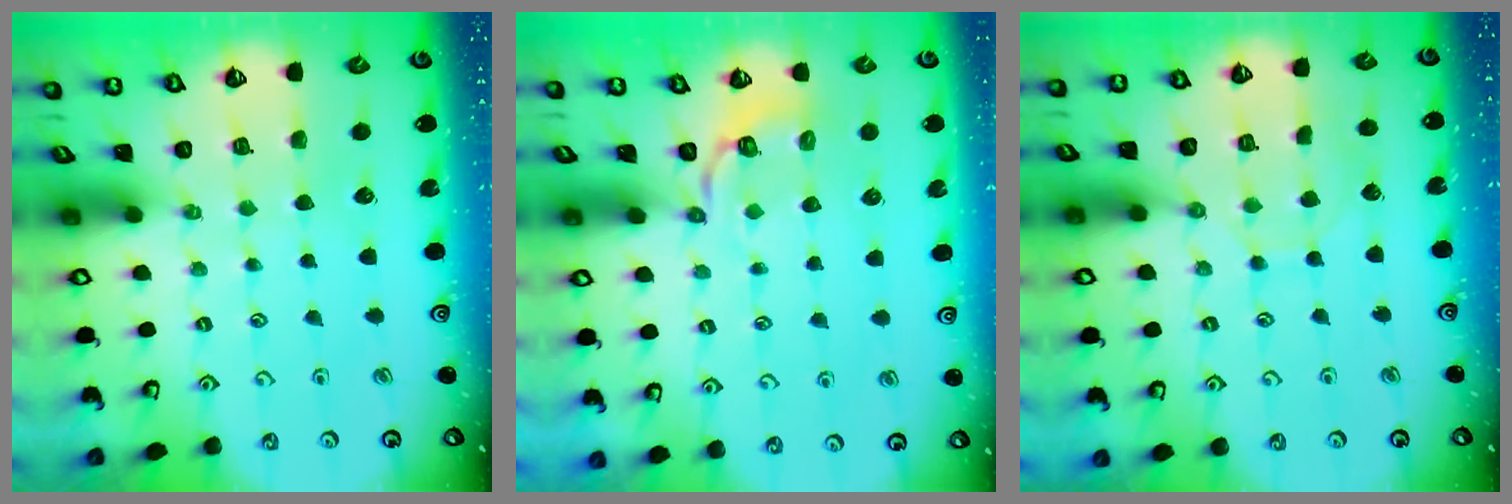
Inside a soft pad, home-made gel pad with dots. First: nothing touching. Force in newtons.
{"total": 4.2, "press": 3.2, "slide": 2.6}
{"total": 5.6, "press": 5.6, "slide": 0.1}